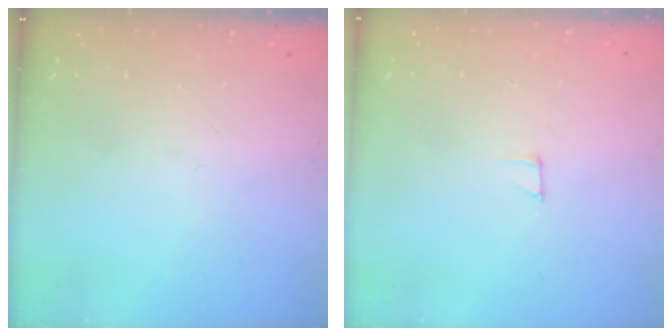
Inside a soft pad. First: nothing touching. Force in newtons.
{"total": 4.3, "press": 4.3, "slide": 0.4}